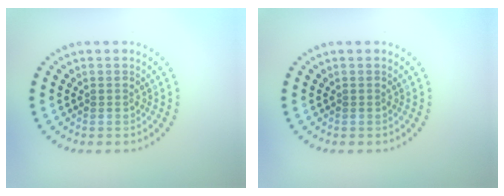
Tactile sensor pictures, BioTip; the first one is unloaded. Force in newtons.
{"total": 0.0}